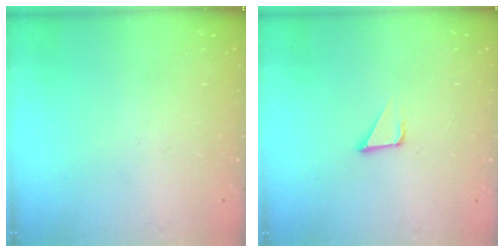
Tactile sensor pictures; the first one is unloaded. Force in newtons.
{"total": 2.2, "press": 2.2, "slide": 0.2}